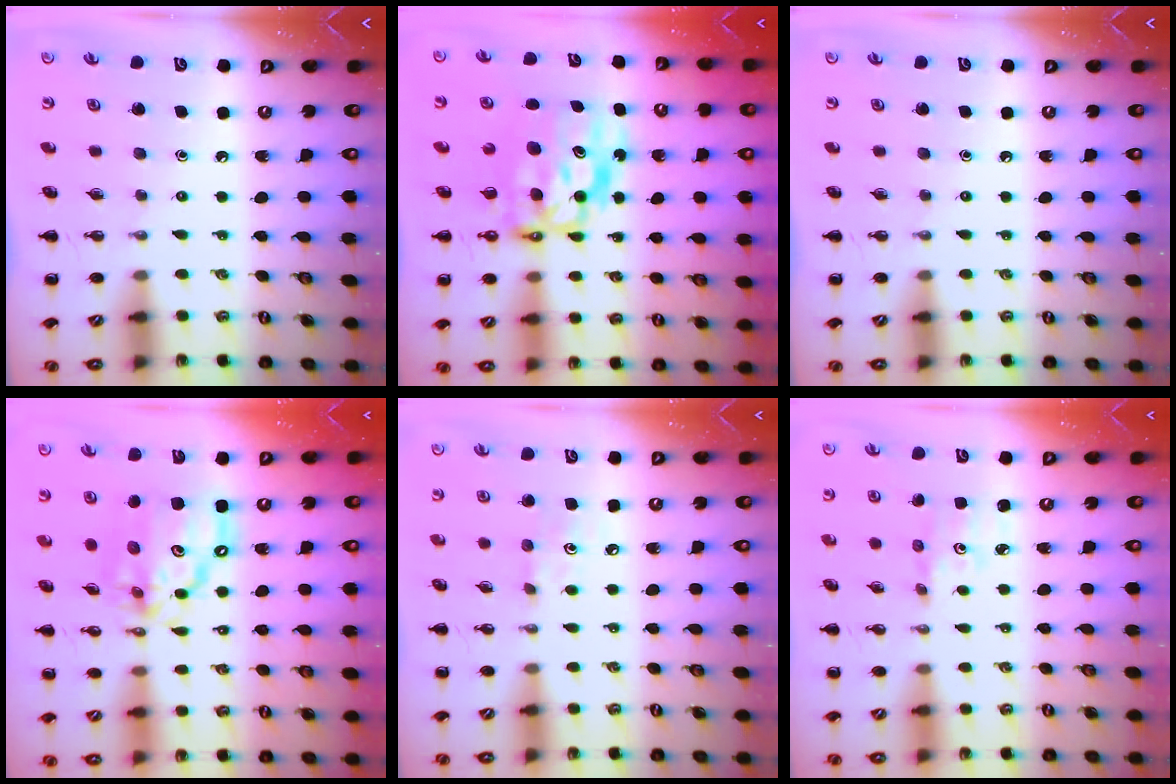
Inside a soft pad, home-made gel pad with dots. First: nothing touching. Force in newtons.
{"total": 9.7, "press": 9.3, "slide": 2.7}
{"total": 0.0}
{"total": 14.3, "press": 13.8, "slide": 3.9}
{"total": 4.3, "press": 4.0, "slide": 1.4}
{"total": 2.0, "press": 2.0, "slide": 0.2}